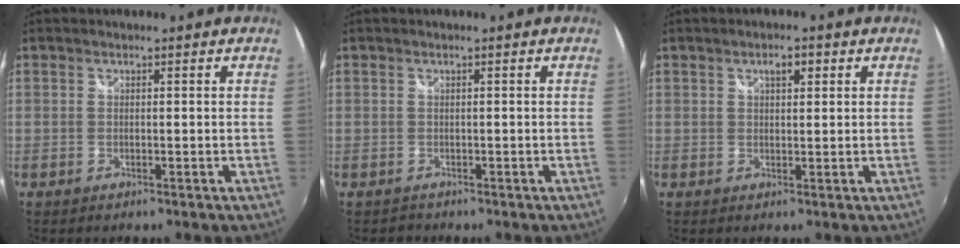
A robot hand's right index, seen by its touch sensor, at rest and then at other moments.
{"total": 1.1, "force": [-0.8, 0.8, -0.2], "torque": [0.001, 0.001, -0.011]}
{"total": 2.6, "force": [1.2, 1.2, 1.9], "torque": [-0.029, 0.008, 0.018]}